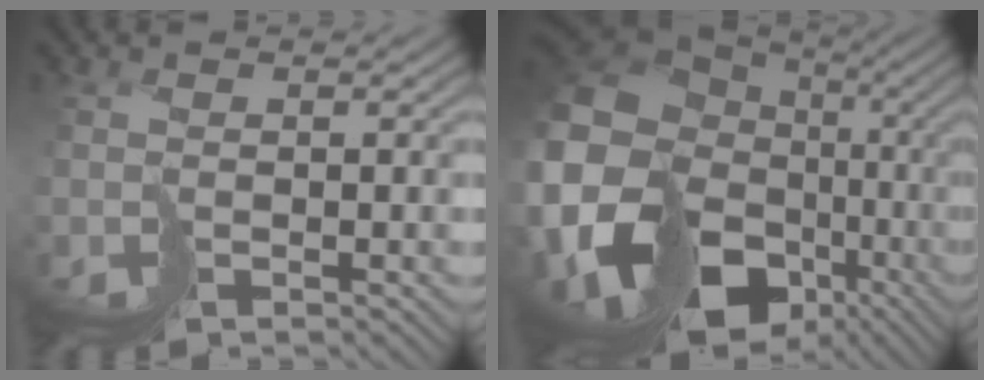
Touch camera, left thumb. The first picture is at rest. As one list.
[{"total": 20.4, "force": [-5.5, 16.4, 10.7], "torque": [-0.268, -0.041, -0.062]}]